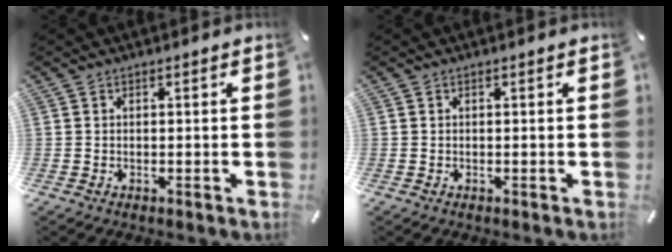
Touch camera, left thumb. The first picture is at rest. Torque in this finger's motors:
{"motor_torque": [0.01, -0.01, 0.00, 0.00, 0.00]}